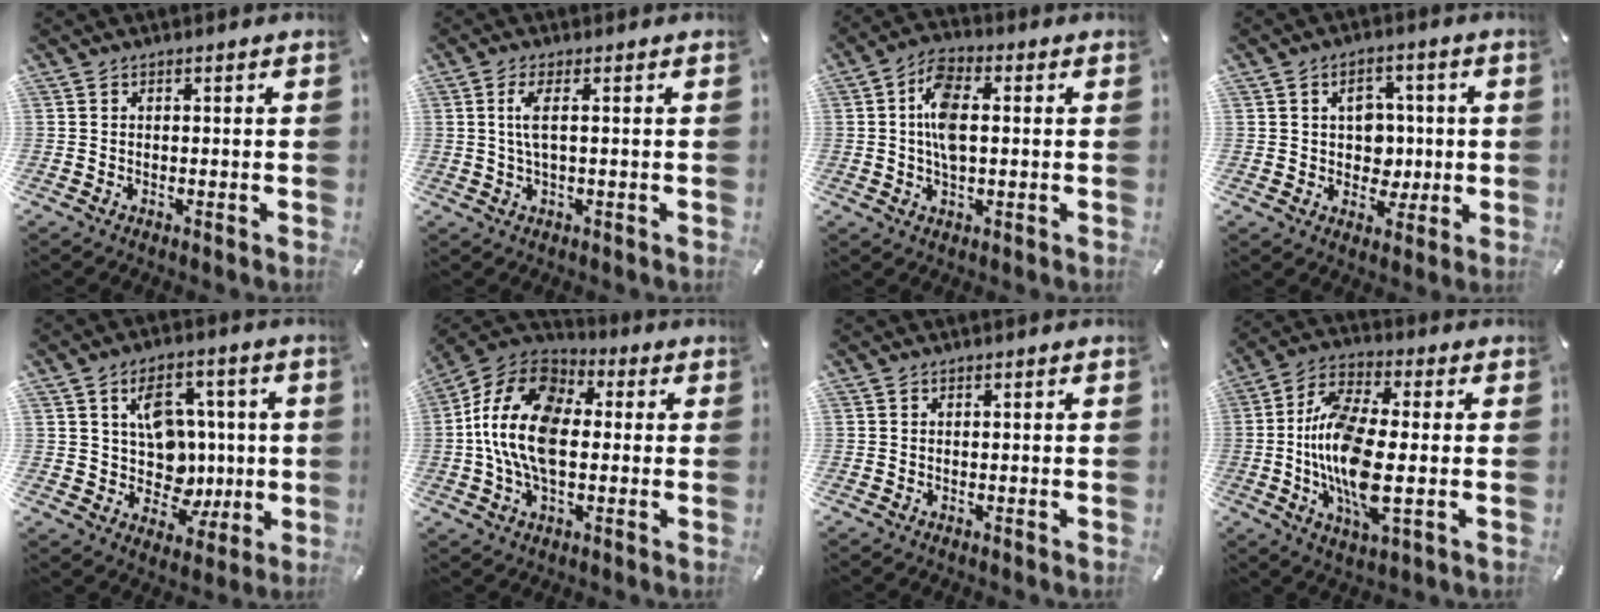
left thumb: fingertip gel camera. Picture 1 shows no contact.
{"total": 4.5, "force": [0.7, 0.9, 4.3], "torque": [-0.092, -0.004, 0.008]}
{"total": 8.6, "force": [0.7, 4.7, 7.2], "torque": [-0.140, 0.004, 0.006]}
{"total": 7.5, "force": [0.5, 6.6, 3.5], "torque": [-0.040, 0.005, 0.007]}
{"total": 12.0, "force": [2.5, 10.4, 5.6], "torque": [-0.079, -0.010, 0.059]}
{"total": 16.5, "force": [-0.3, 10.7, 12.6], "torque": [-0.282, 0.012, -0.008]}
{"total": 0.0}
{"total": 16.3, "force": [-1.3, 6.8, 14.7], "torque": [-0.310, -0.010, -0.024]}